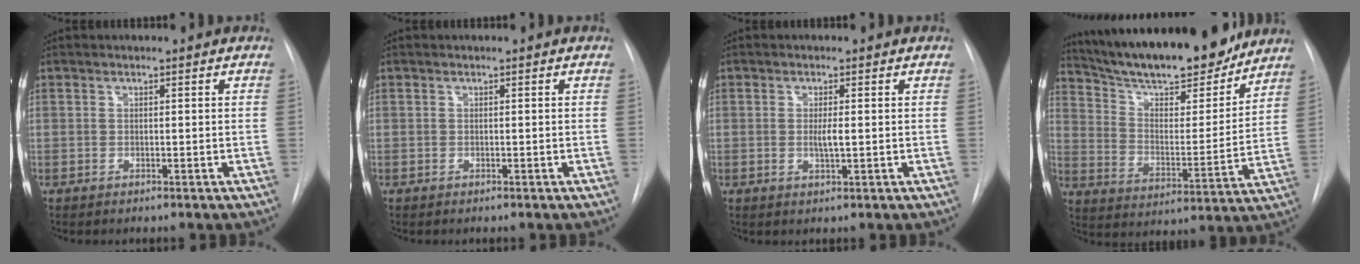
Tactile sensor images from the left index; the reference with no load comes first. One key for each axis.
{"total": 0.0}
{"total": 2.0, "fx": 0.1, "fy": 0.2, "fz": 2.0, "tx": -0.041, "ty": -0.002, "tz": 0.001}
{"total": 22.6, "fx": 19.7, "fy": 4.3, "fz": 10.2, "tx": -0.172, "ty": -0.004, "tz": 0.300}